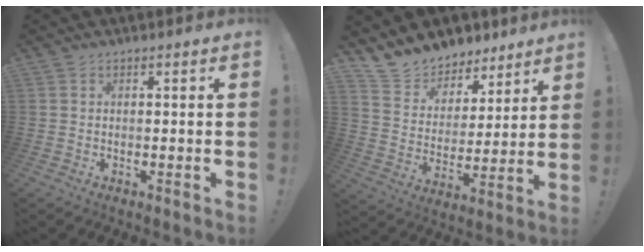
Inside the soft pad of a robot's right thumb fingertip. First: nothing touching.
{"total": 10.4, "force": [9.0, 5.1, 0.6], "torque": [-0.030, -0.081, 0.171]}